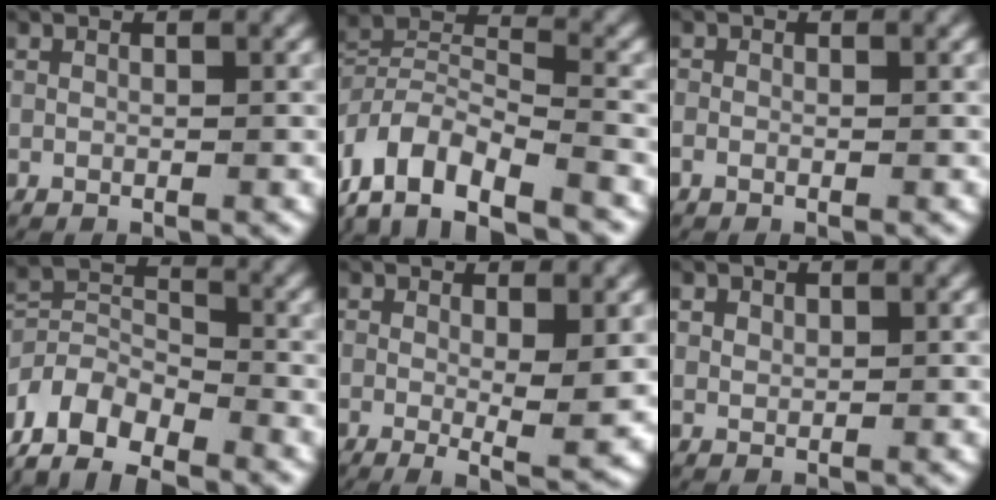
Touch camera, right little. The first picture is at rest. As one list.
[{"total": 9.3, "force": [-3.9, 6.8, 4.9], "torque": [-0.121, -0.025, -0.066]}, {"total": 1.1, "force": [-0.7, 0.7, 0.5], "torque": [-0.014, -0.004, -0.012]}, {"total": 12.2, "force": [-6.8, 9.0, 4.7], "torque": [-0.099, -0.040, -0.113]}, {"total": 4.0, "force": [-0.4, 0.9, 3.8], "torque": [-0.055, -0.027, -0.001]}, {"total": 1.1, "force": [0.6, 0.8, 0.4], "torque": [-0.012, -0.003, 0.018]}]